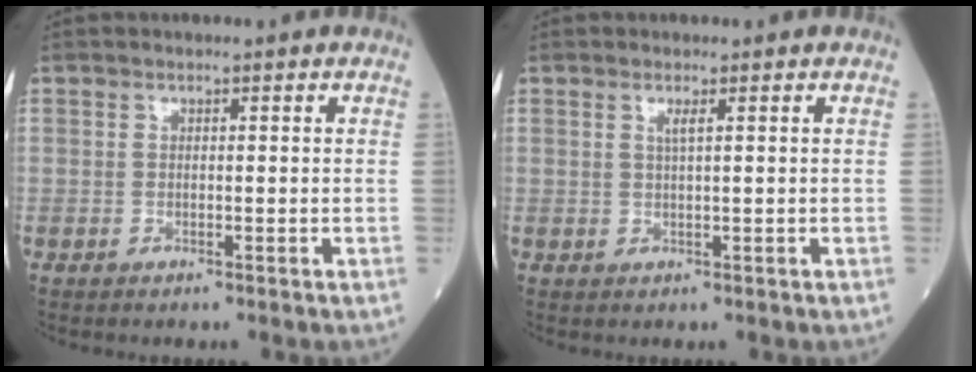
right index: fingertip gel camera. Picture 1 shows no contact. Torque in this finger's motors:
{"motor_torque": [-0.03, 0.03, 0.00, 0.02]}